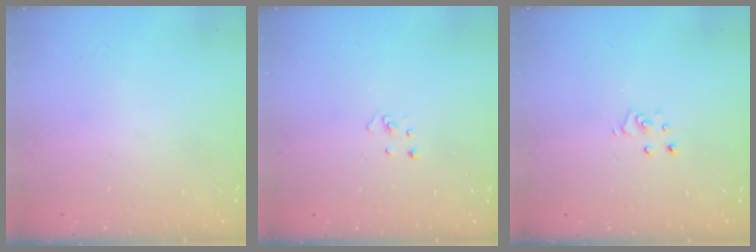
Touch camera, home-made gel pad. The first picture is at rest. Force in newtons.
{"total": 2.2, "press": 2.2, "slide": 0.2}
{"total": 3.6, "press": 3.6, "slide": 0.2}